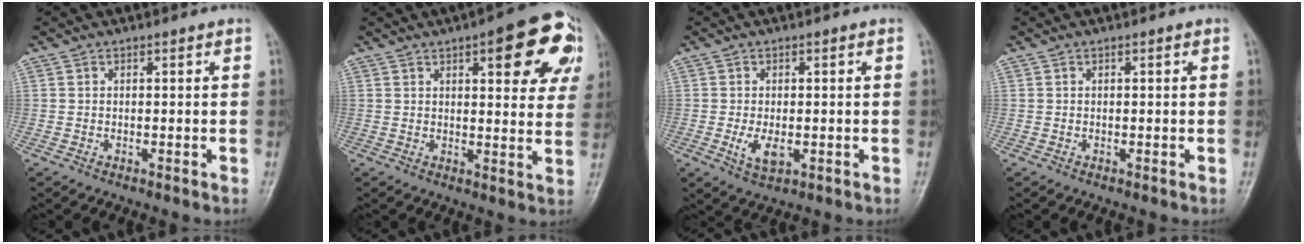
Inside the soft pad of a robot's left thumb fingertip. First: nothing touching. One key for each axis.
{"total": 16.3, "fx": 6.7, "fy": 5.7, "fz": 13.7, "tx": -0.131, "ty": -0.010, "tz": 0.073}
{"total": 4.9, "fx": -1.0, "fy": 2.4, "fz": 4.2, "tx": -0.075, "ty": 0.000, "tz": -0.013}
{"total": 0.6, "fx": 0.0, "fy": 0.1, "fz": 0.5, "tx": -0.011, "ty": 0.000, "tz": 0.001}